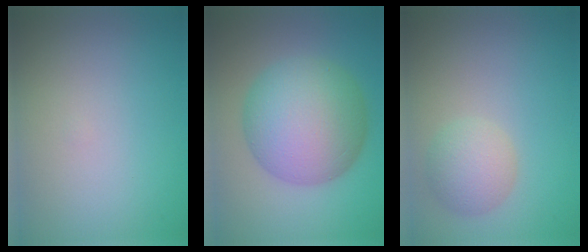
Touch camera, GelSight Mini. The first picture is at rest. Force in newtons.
{"total": 10.2, "press": 10.2, "slide": 0.1}
{"total": 2.7, "press": 2.7, "slide": 0.2}